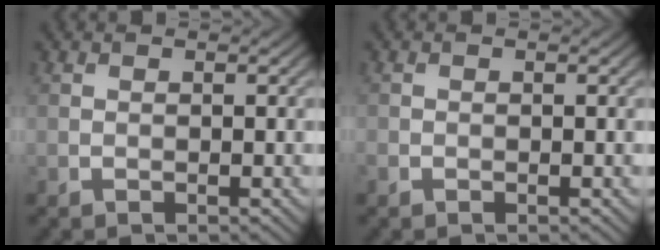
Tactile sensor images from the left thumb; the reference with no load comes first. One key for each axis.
{"total": 0.5, "fx": -0.3, "fy": 0.4, "fz": 0.1, "tx": -0.002, "ty": -0.003, "tz": -0.008}